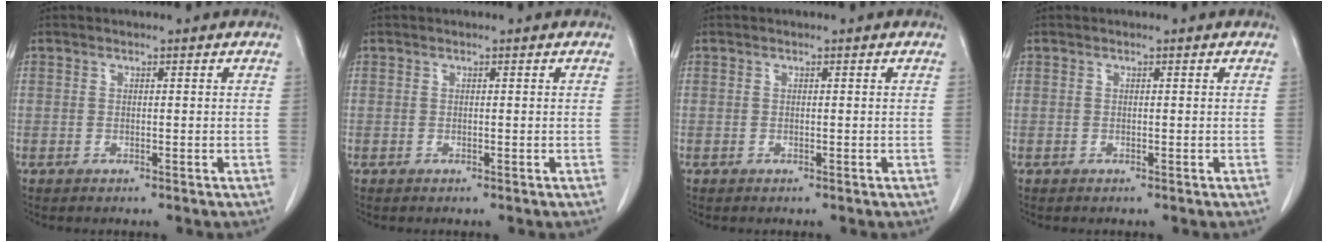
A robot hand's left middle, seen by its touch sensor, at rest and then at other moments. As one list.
[{"total": 0.0}, {"total": 0.0}, {"total": 0.0}]